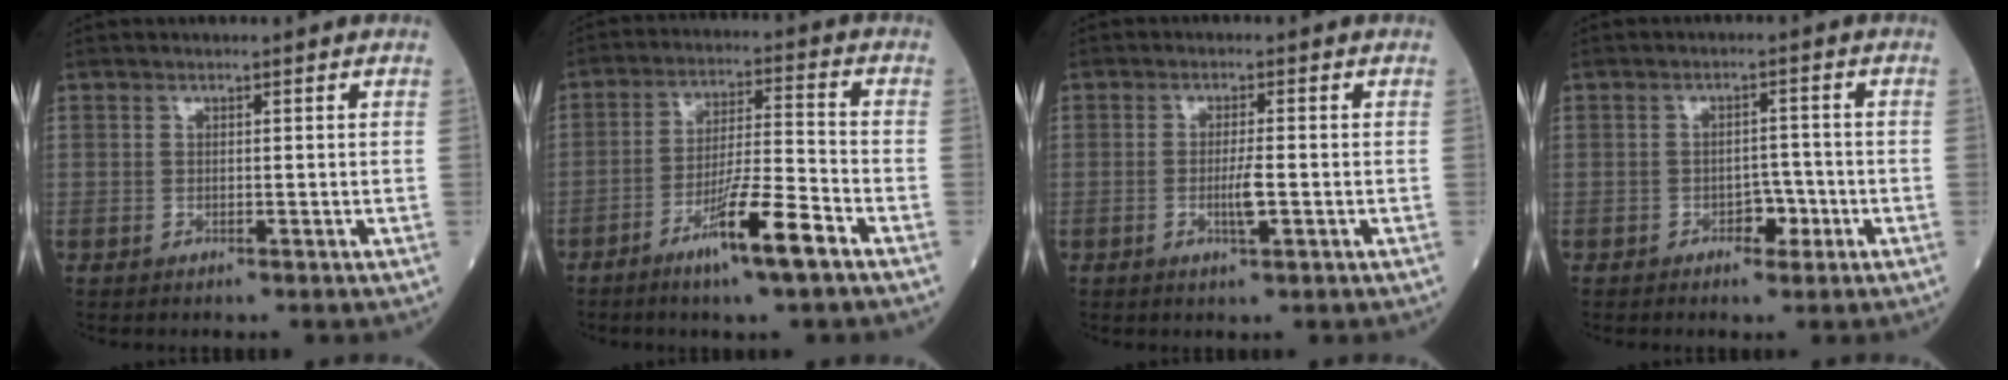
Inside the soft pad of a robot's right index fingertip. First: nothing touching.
{"total": 9.8, "force": [-5.7, 0.0, 8.0], "torque": [-0.142, -0.009, -0.101]}
{"total": 3.1, "force": [-0.8, 0.1, 3.0], "torque": [-0.059, -0.004, -0.015]}
{"total": 3.0, "force": [-1.5, 1.8, 2.0], "torque": [-0.020, 0.008, -0.021]}